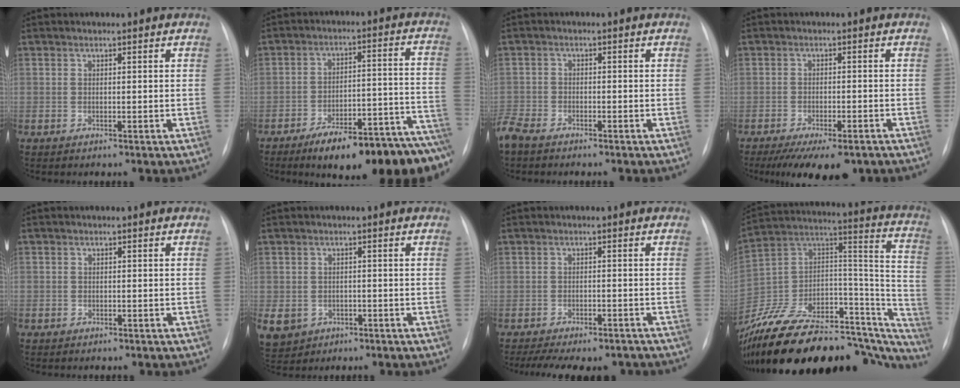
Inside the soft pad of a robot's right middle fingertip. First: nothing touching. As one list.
[{"total": 20.4, "force": [-16.2, 4.2, 11.6], "torque": [-0.077, 0.039, -0.228]}, {"total": 5.2, "force": [-4.4, 1.9, 2.1], "torque": [-0.047, -0.009, -0.083]}, {"total": 10.9, "force": [-8.1, 3.5, 6.5], "torque": [-0.089, -0.011, -0.114]}, {"total": 1.4, "force": [-0.8, 1.1, 0.1], "torque": [-0.010, 0.004, -0.012]}, {"total": 11.6, "force": [-4.8, 9.7, 4.0], "torque": [-0.130, 0.004, -0.061]}, {"total": 13.5, "force": [-11.2, 4.8, 5.6], "torque": [-0.112, 0.003, -0.144]}, {"total": 40.9, "force": [-32.6, 14.4, 20.0], "torque": [-0.295, -0.012, -0.470]}]